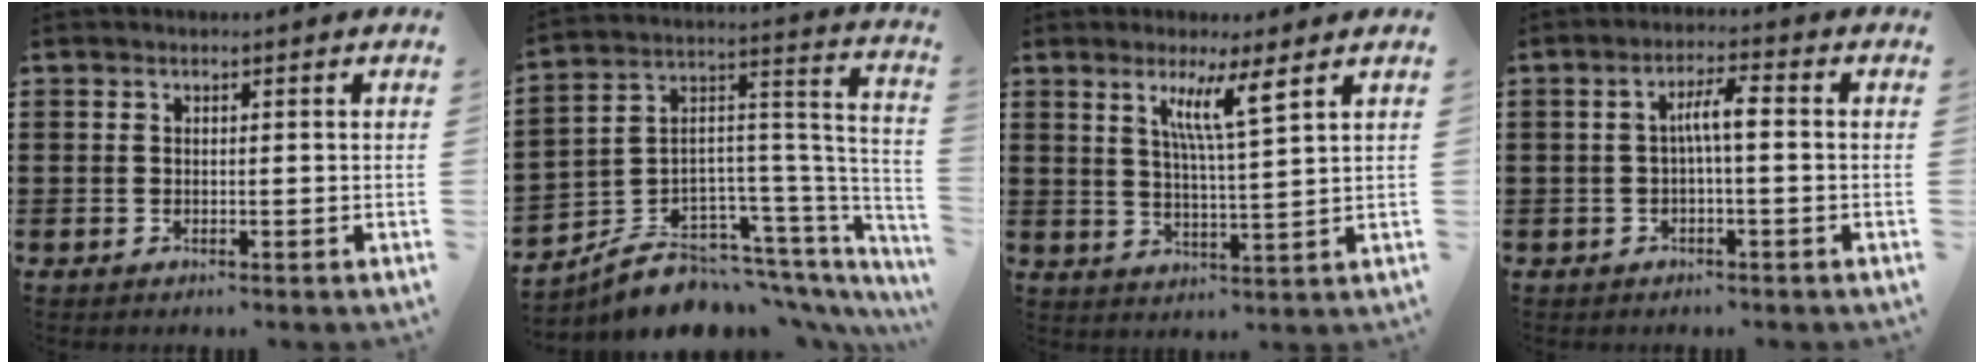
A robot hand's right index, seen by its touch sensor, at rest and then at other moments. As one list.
[{"total": 6.4, "force": [-4.5, 4.1, 2.0], "torque": [-0.042, -0.008, -0.077]}, {"total": 6.6, "force": [3.4, 0.4, 5.6], "torque": [-0.112, -0.001, 0.054]}, {"total": 4.2, "force": [-0.3, 0.7, 4.1], "torque": [-0.076, 0.010, -0.009]}]